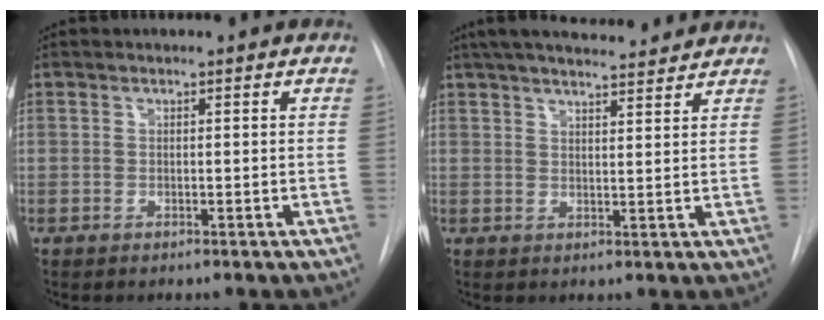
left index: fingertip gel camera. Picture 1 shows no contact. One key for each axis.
{"total": 14.2, "fx": 12.6, "fy": 2.1, "fz": 6.1, "tx": -0.099, "ty": 0.029, "tz": 0.180}